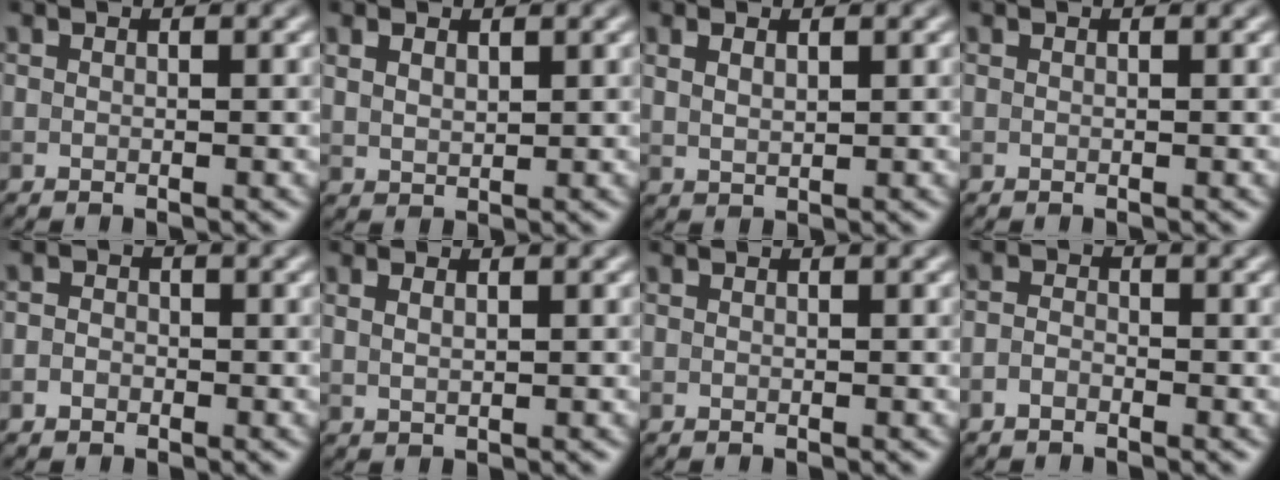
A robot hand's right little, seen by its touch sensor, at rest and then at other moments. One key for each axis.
{"total": 1.6, "fx": 1.0, "fy": 0.9, "fz": 0.9, "tx": -0.022, "ty": -0.001, "tz": 0.025}
{"total": 1.5, "fx": 0.8, "fy": 0.6, "fz": 1.1, "tx": -0.026, "ty": -0.001, "tz": 0.021}
{"total": 0.0}
{"total": 1.4, "fx": -0.5, "fy": 1.2, "fz": 0.5, "tx": 0.004, "ty": 0.001, "tz": -0.016}
{"total": 1.1, "fx": 0.6, "fy": 0.4, "fz": 0.9, "tx": -0.019, "ty": 0.000, "tz": 0.014}
{"total": 0.0}
{"total": 1.4, "fx": -1.0, "fy": 0.8, "fz": 0.6, "tx": -0.011, "ty": 0.002, "tz": -0.024}